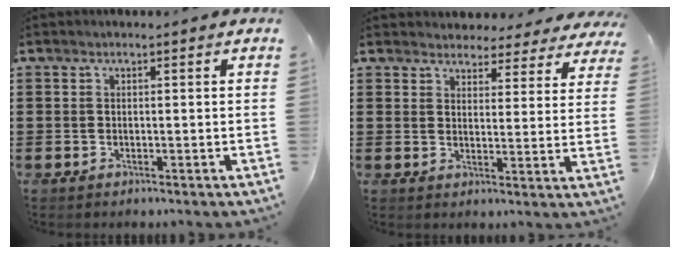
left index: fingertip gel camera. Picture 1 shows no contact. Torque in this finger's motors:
{"motor_torque": [1.25, 0.85, 0.44, 0.00]}